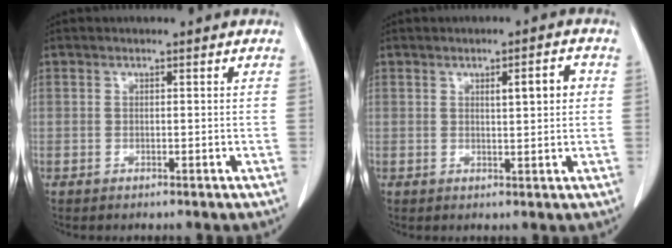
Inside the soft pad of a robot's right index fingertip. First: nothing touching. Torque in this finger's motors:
{"motor_torque": [0.18, -0.02, 0.08, 0.04]}